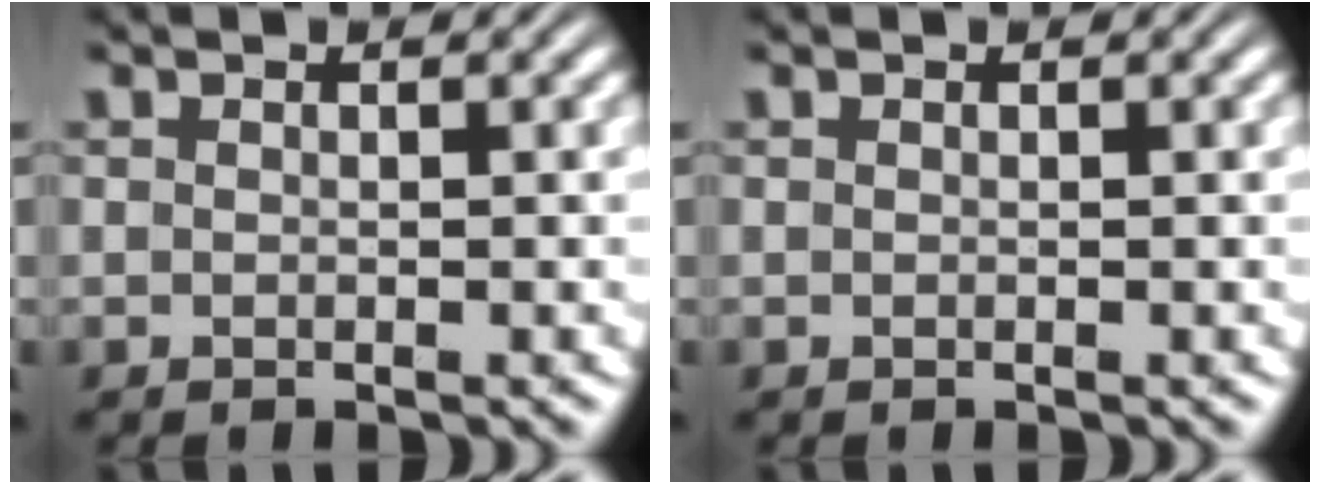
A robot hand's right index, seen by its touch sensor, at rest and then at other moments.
{"total": 0.0}